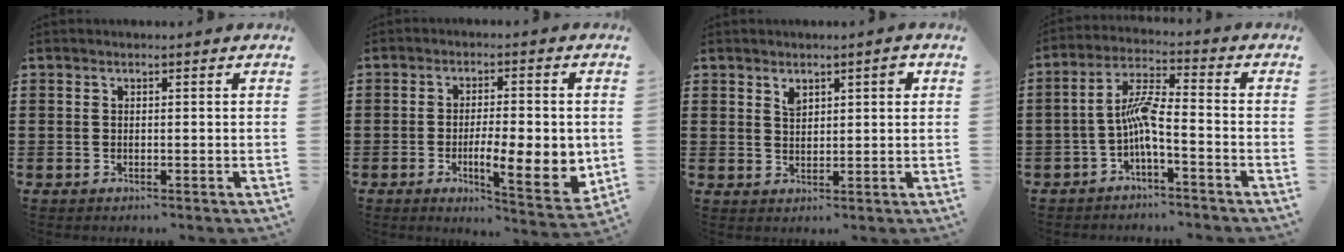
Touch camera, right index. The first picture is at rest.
{"total": 9.7, "force": [-1.6, 2.8, 9.1], "torque": [-0.143, -0.008, -0.022]}
{"total": 2.4, "force": [1.4, 1.1, 1.7], "torque": [-0.027, 0.001, 0.023]}
{"total": 6.0, "force": [-2.1, 0.9, 5.6], "torque": [-0.116, 0.001, -0.044]}